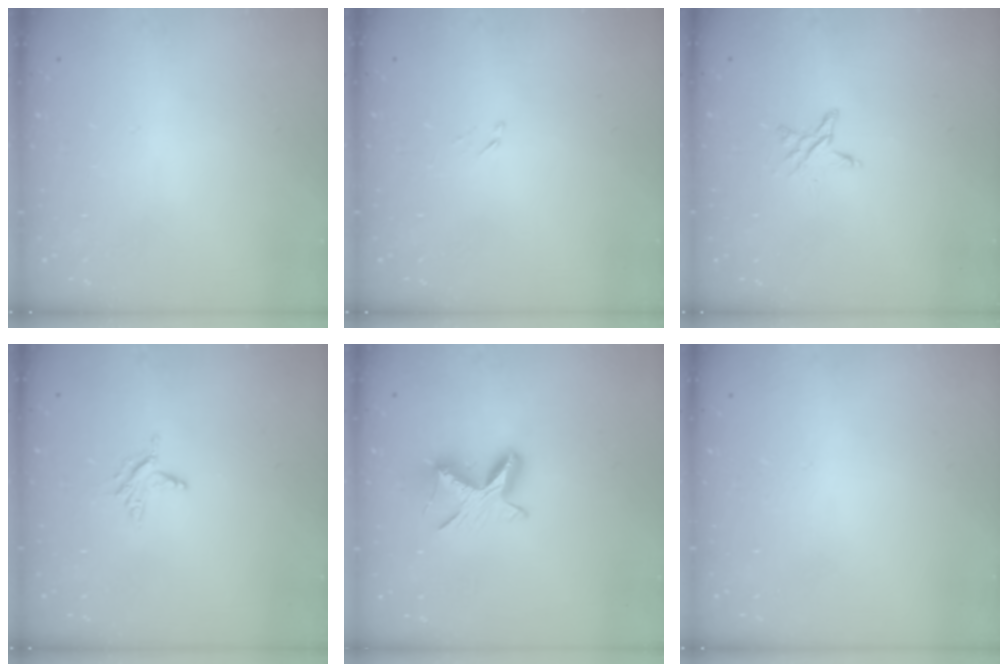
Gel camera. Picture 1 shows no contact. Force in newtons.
{"total": 1.4, "press": 1.4, "slide": 0.2}
{"total": 3.9, "press": 3.9, "slide": 0.4}
{"total": 3.9, "press": 3.9, "slide": 0.4}
{"total": 8.5, "press": 8.5, "slide": 0.4}
{"total": 0.0}